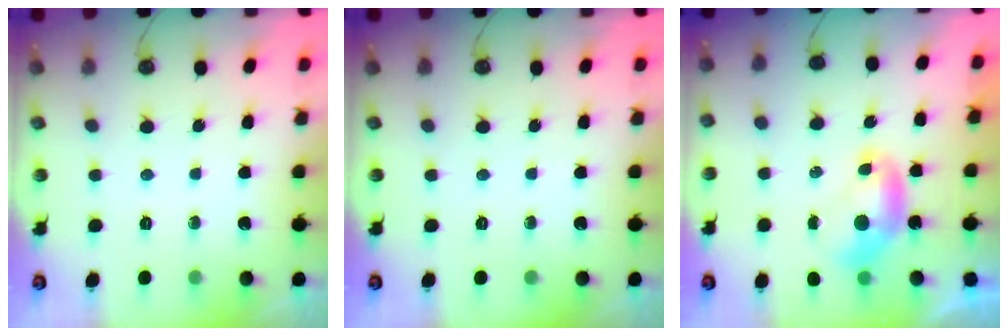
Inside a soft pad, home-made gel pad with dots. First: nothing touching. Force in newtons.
{"total": 0.0}
{"total": 0.0}